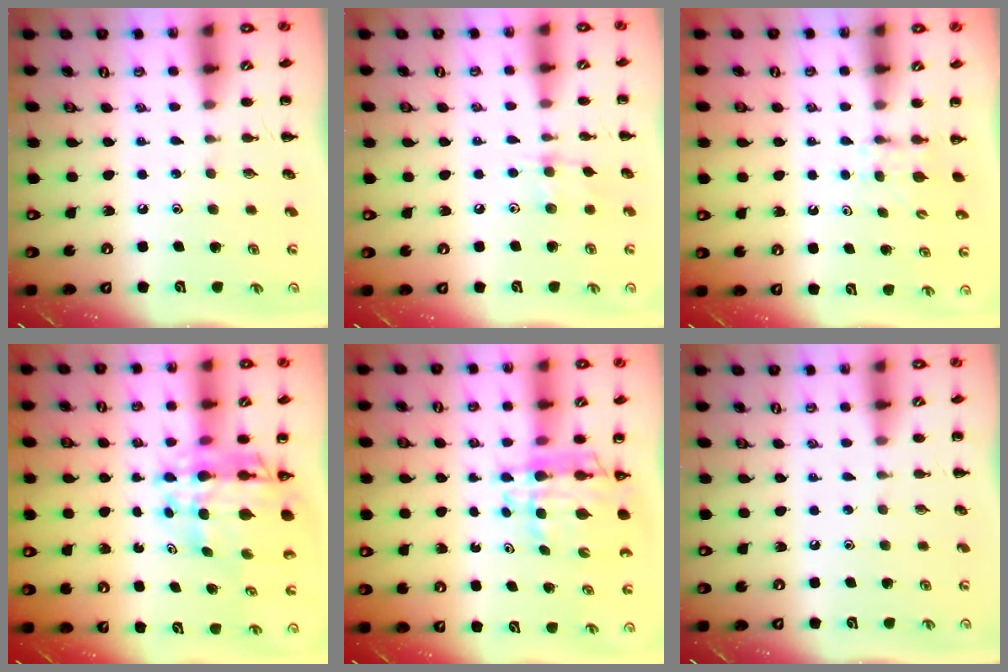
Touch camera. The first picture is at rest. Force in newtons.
{"total": 6.4, "press": 6.4, "slide": 1.0}
{"total": 3.5, "press": 3.2, "slide": 1.4}
{"total": 11.5, "press": 10.8, "slide": 3.9}
{"total": 8.5, "press": 7.9, "slide": 3.0}
{"total": 0.0}